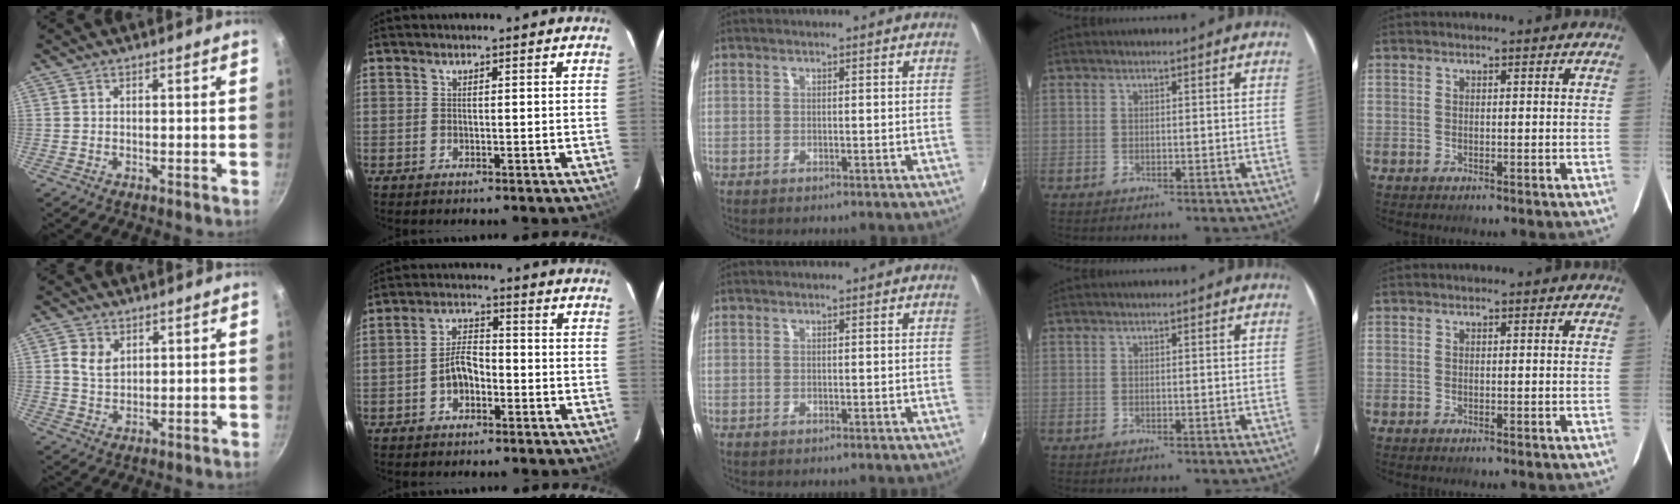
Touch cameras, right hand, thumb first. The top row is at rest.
{"thumb": {"total": 4.7, "force": [1.6, 3.4, 2.8], "torque": [-0.043, -0.006, 0.032]}, "index": {"total": 4.9, "force": [-2.0, 2.9, 3.5], "torque": [-0.066, 0.013, -0.031]}}